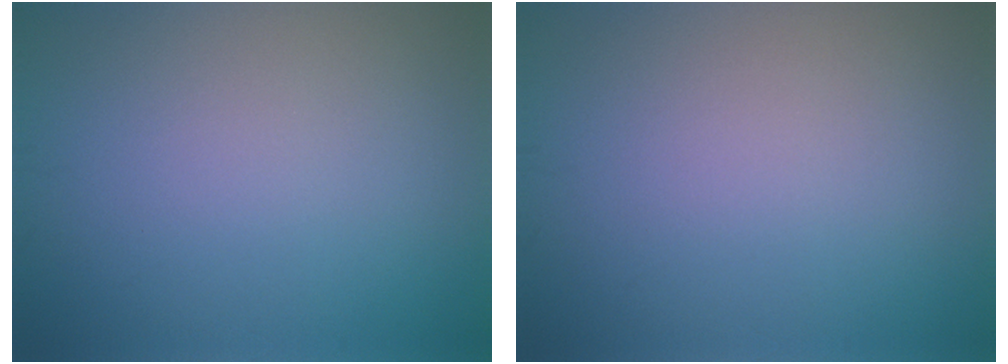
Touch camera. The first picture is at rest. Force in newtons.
{"total": 0.0}